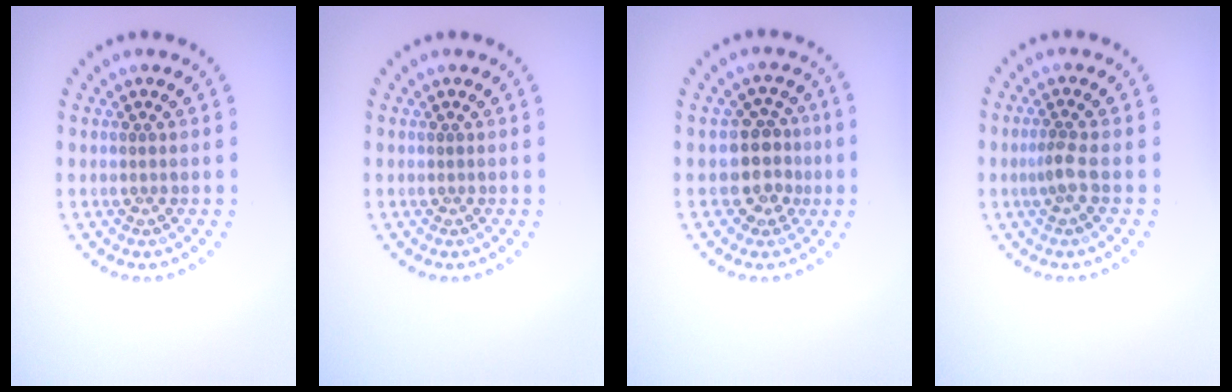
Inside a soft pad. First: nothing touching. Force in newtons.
{"total": 0.0}
{"total": 3.3, "press": 2.9, "slide": 1.7}
{"total": 1.6, "press": 1.1, "slide": 1.1}